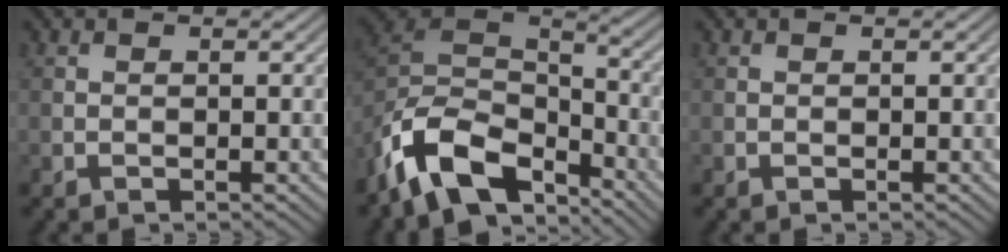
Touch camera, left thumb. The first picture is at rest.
{"total": 13.4, "force": [-8.8, 6.6, 7.6], "torque": [-0.179, -0.006, -0.180]}
{"total": 0.0}